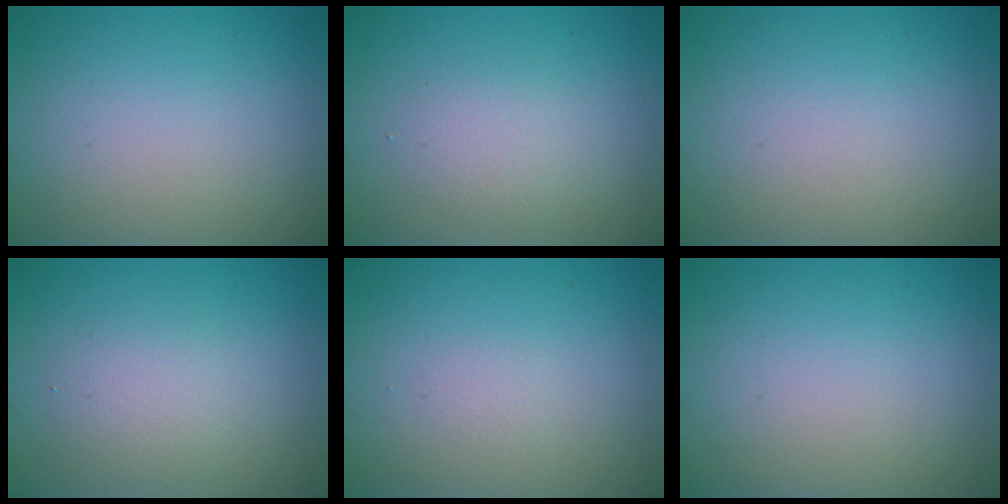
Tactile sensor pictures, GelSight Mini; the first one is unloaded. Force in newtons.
{"total": 1.9, "press": 1.9, "slide": 0.1}
{"total": 0.0}
{"total": 2.2, "press": 2.2, "slide": 0.1}
{"total": 0.5, "press": 0.5, "slide": 0.1}
{"total": 0.0}